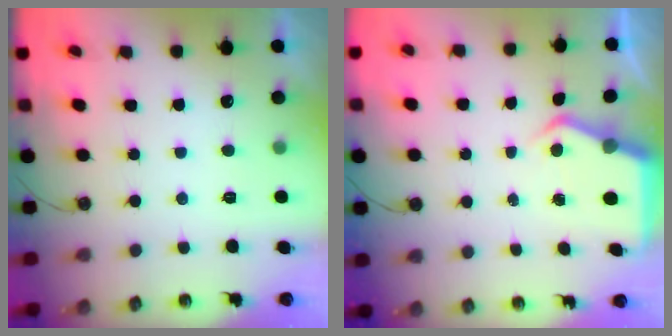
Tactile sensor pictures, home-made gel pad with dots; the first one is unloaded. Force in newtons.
{"total": 4.7, "press": 4.7, "slide": 0.5}